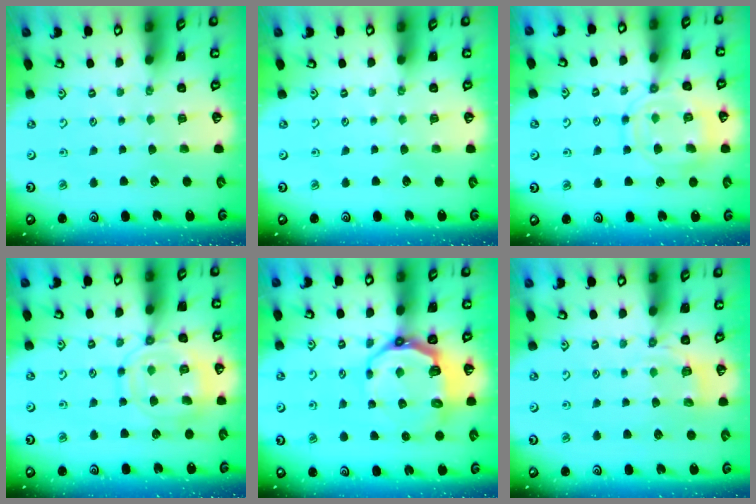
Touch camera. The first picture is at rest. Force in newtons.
{"total": 0.0}
{"total": 13.8, "press": 13.8, "slide": 1.2}
{"total": 14.2, "press": 14.1, "slide": 1.3}
{"total": 9.6, "press": 8.5, "slide": 4.4}
{"total": 4.2, "press": 3.5, "slide": 2.3}